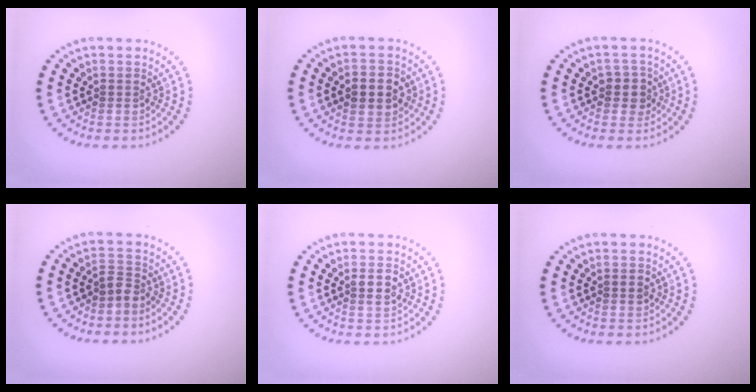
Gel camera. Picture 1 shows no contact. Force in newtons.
{"total": 2.9, "press": 2.9, "slide": 0.1}
{"total": 2.0, "press": 1.7, "slide": 0.9}
{"total": 1.8, "press": 1.4, "slide": 1.1}
{"total": 1.6, "press": 1.6, "slide": 0.2}
{"total": 0.9, "press": 0.9, "slide": 0.0}